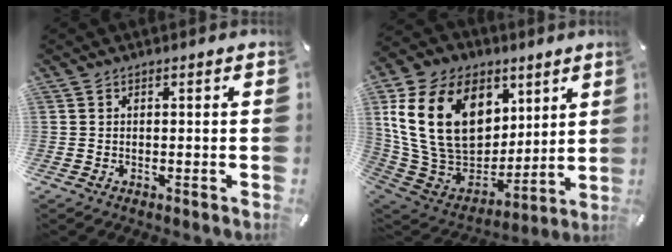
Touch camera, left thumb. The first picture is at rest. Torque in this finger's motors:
{"motor_torque": [2.75, 2.26, 2.13, -0.64, 1.05]}